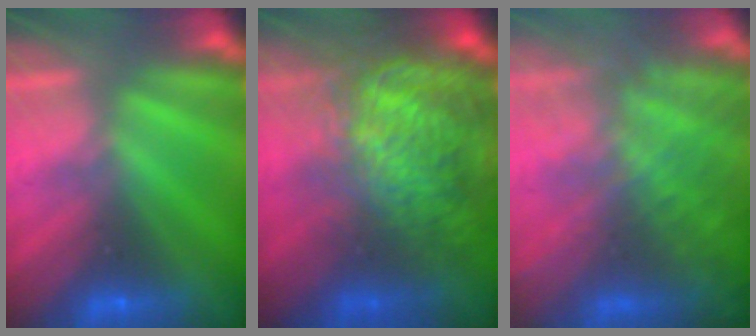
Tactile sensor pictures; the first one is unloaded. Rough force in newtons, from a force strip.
{"total": 10.5}
{"total": 7.9}